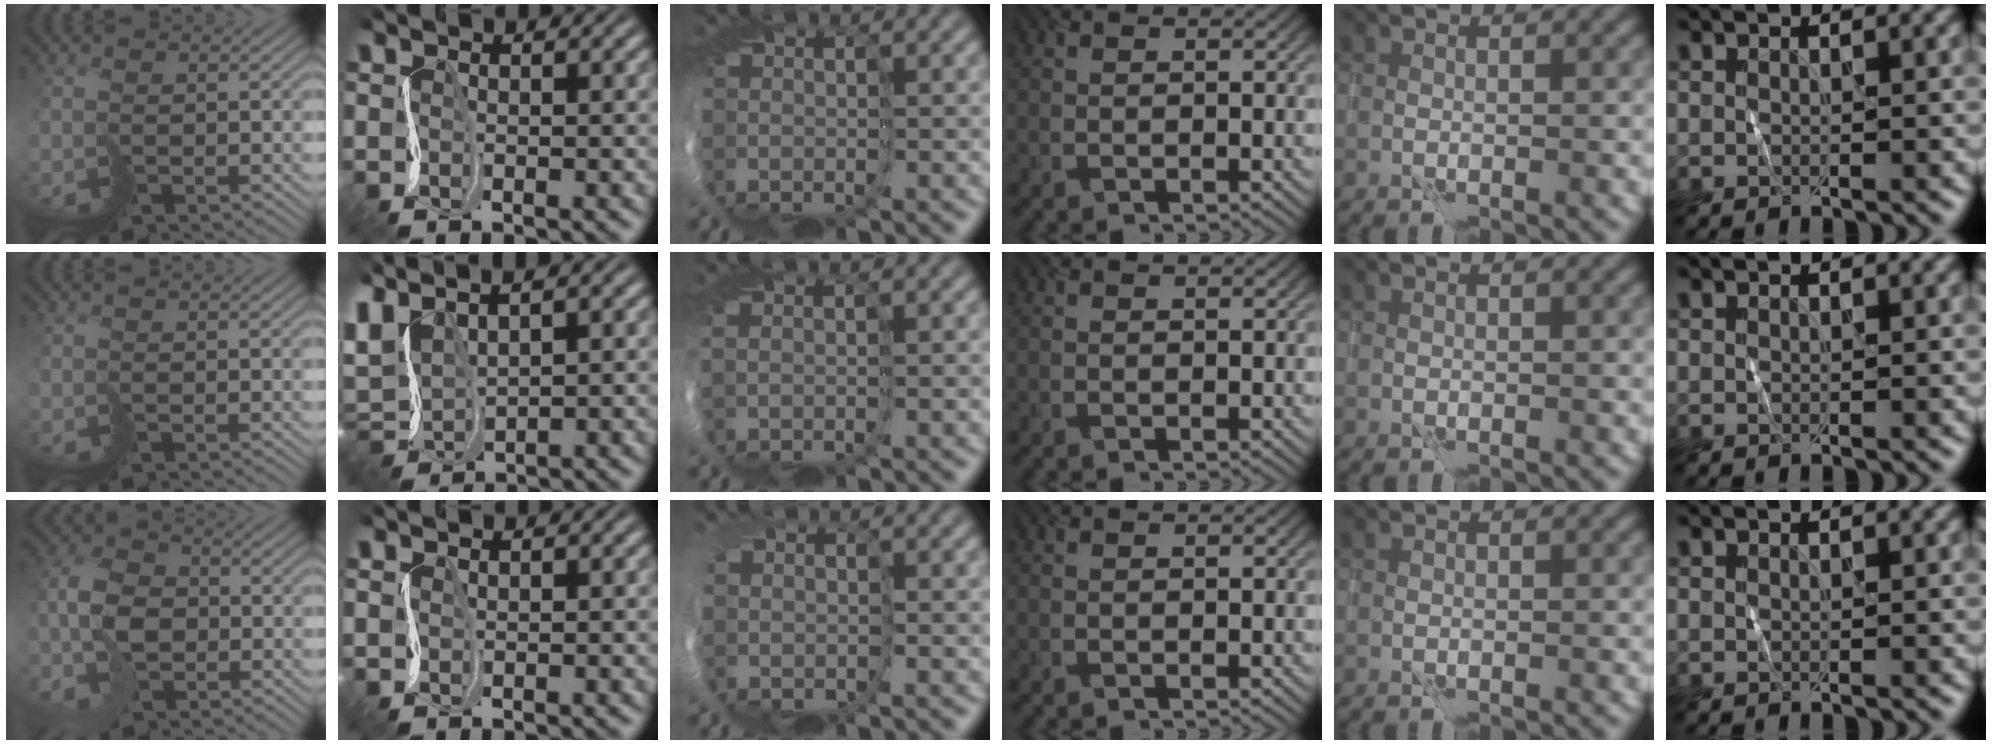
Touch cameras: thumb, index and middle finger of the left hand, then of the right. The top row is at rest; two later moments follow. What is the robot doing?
{"motion": "cut", "object": "tissue"}